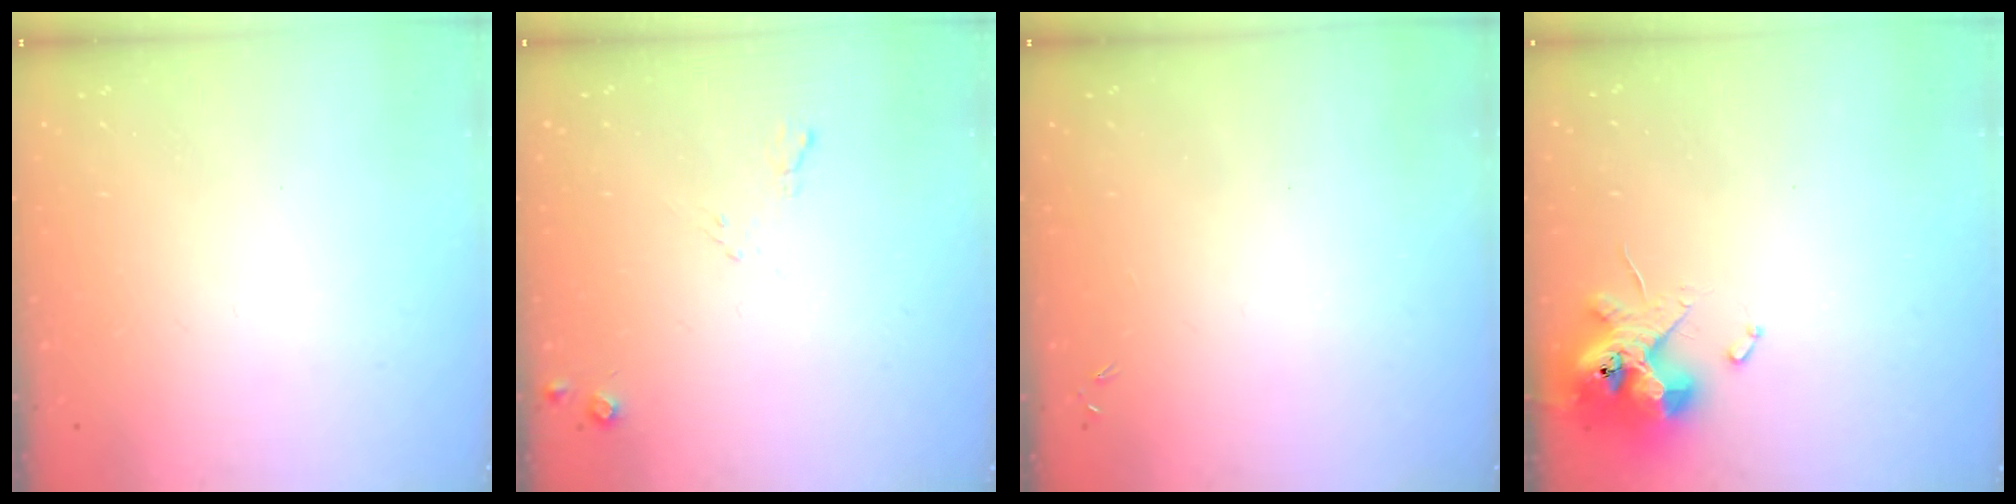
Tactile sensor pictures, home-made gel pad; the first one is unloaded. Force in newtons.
{"total": 5.4, "press": 5.3, "slide": 0.8}
{"total": 0.0}
{"total": 12.1, "press": 12.0, "slide": 1.5}